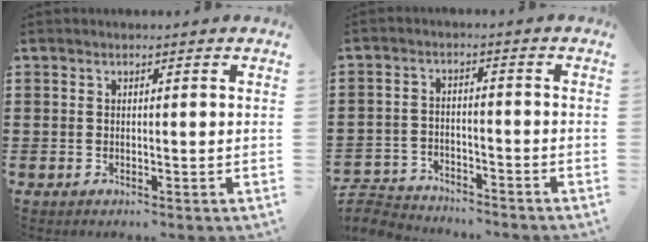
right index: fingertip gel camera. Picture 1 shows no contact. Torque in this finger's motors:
{"motor_torque": [-2.14, 0.00, -1.06, -0.21]}